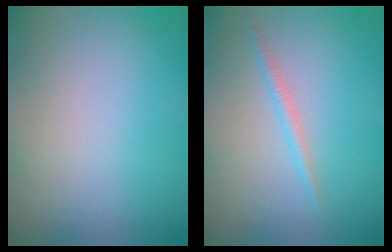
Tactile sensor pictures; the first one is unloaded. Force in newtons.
{"total": 1.0, "press": 1.0, "slide": 0.0}